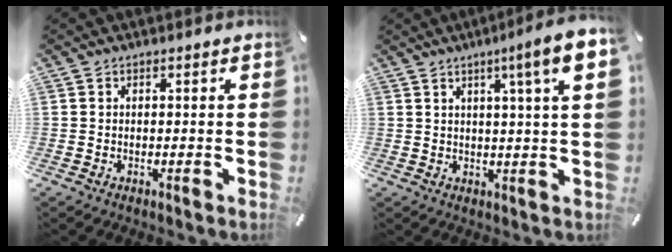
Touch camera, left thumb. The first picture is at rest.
{"total": 8.8, "force": [3.8, 0.2, 8.0], "torque": [-0.123, -0.012, 0.055]}